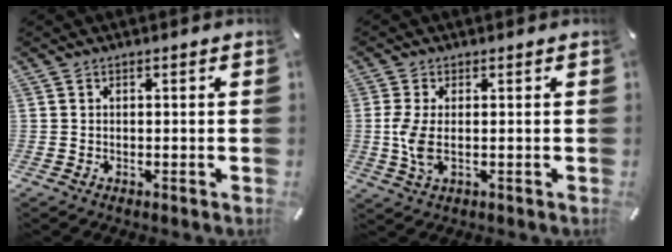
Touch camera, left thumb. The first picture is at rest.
{"total": 5.9, "force": [0.0, 2.4, 5.3], "torque": [-0.123, -0.005, -0.004]}